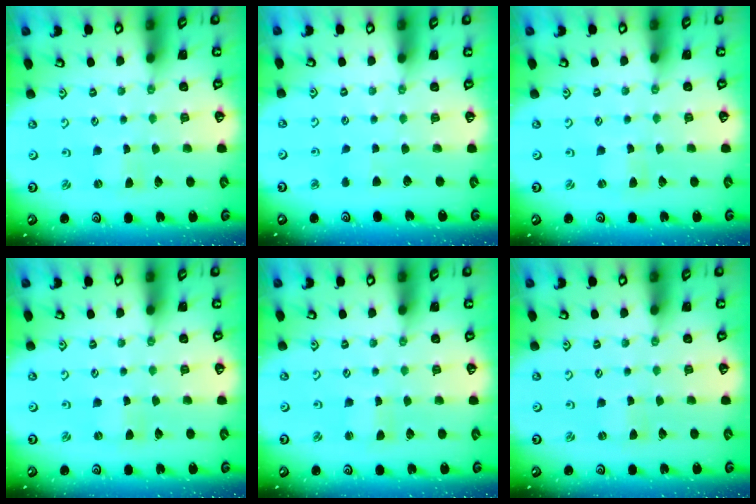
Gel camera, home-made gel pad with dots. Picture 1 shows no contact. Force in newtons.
{"total": 3.0, "press": 3.0, "slide": 0.3}
{"total": 0.0}
{"total": 0.0}
{"total": 0.9, "press": 0.9, "slide": 0.1}
{"total": 0.0}